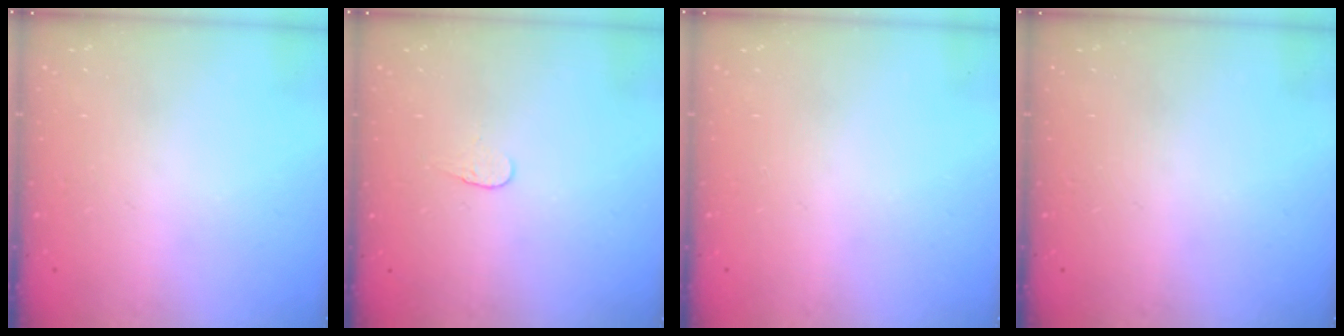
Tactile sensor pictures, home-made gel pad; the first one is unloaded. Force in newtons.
{"total": 3.8, "press": 3.8, "slide": 0.3}
{"total": 0.0}
{"total": 0.0}